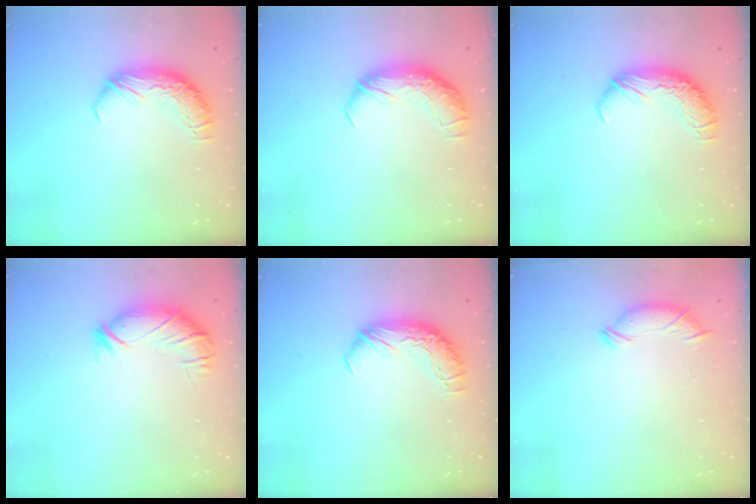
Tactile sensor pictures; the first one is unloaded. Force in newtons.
{"total": 2.3, "press": 0.9, "slide": 2.2}
{"total": 0.0}
{"total": 3.8, "press": 3.4, "slide": 1.6}
{"total": 0.0}
{"total": 6.2, "press": 6.2, "slide": 0.3}